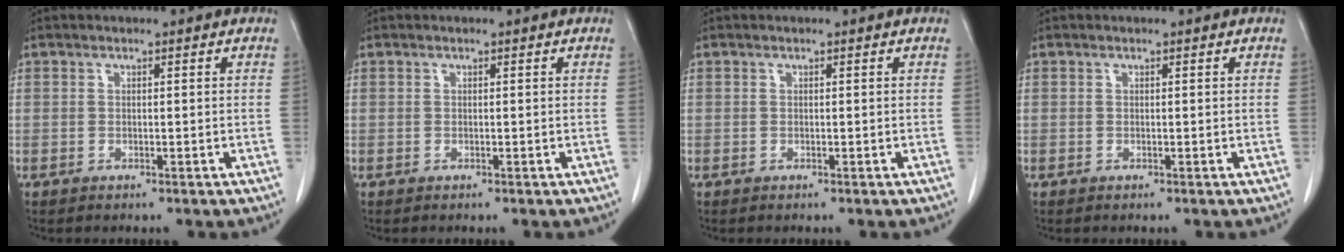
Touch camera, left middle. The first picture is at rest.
{"total": 0.0}
{"total": 0.0}
{"total": 0.0}